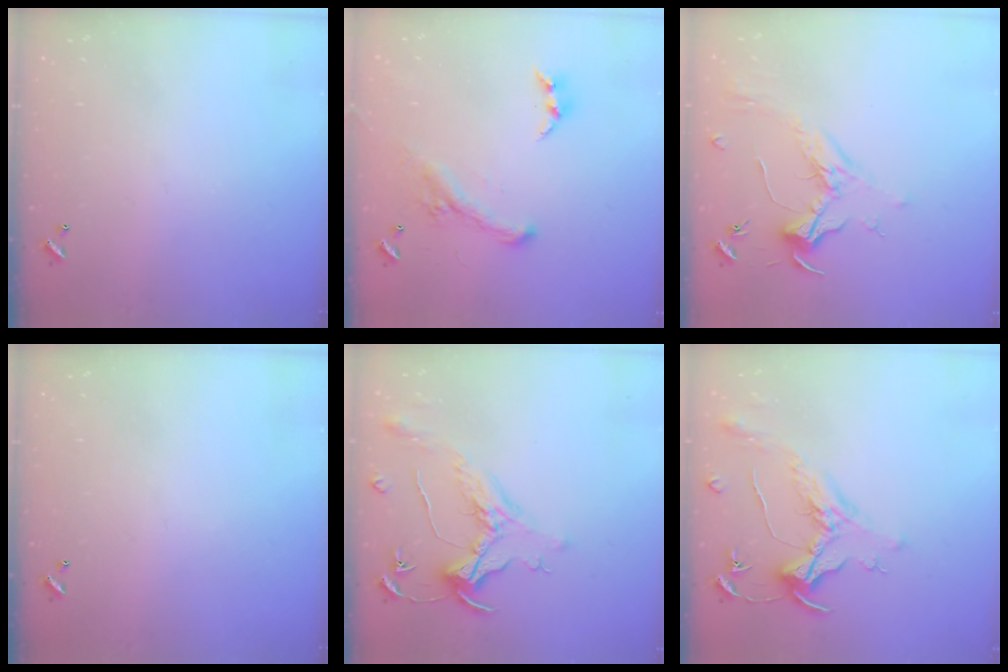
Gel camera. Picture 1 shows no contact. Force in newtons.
{"total": 1.9, "press": 1.3, "slide": 1.4}
{"total": 1.9, "press": 1.7, "slide": 0.7}
{"total": 0.0}
{"total": 1.6, "press": 1.4, "slide": 0.7}
{"total": 1.6, "press": 1.4, "slide": 0.7}